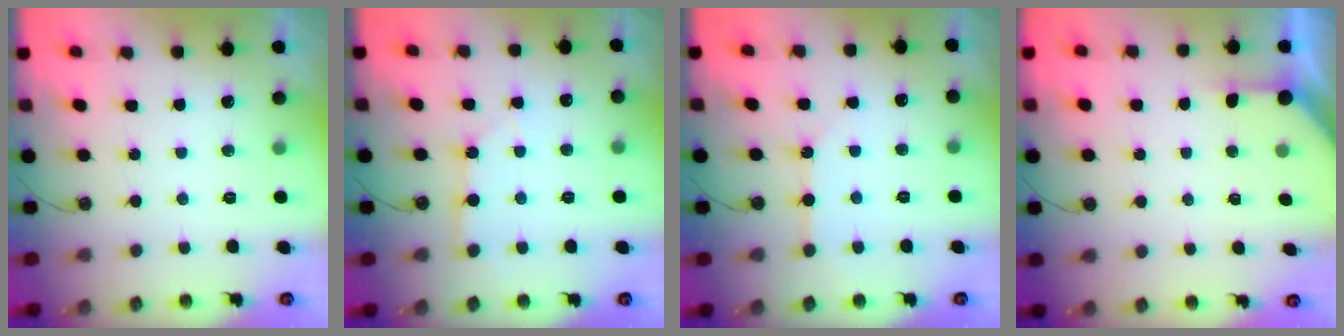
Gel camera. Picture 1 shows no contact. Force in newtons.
{"total": 3.8, "press": 3.8, "slide": 0.5}
{"total": 3.1, "press": 3.1, "slide": 0.3}
{"total": 2.6, "press": 2.6, "slide": 0.4}